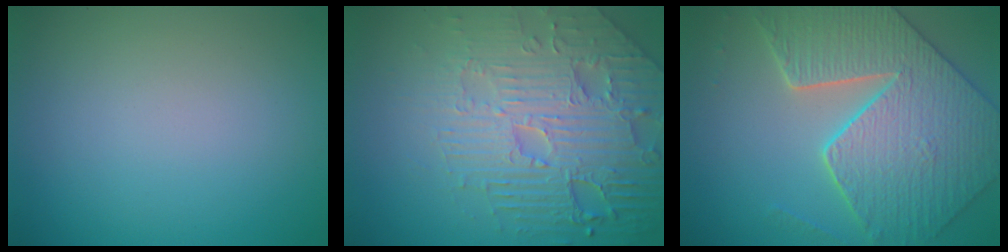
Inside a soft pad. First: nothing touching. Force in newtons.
{"total": 7.3, "press": 5.9, "slide": 4.4}
{"total": 7.6, "press": 6.6, "slide": 3.9}